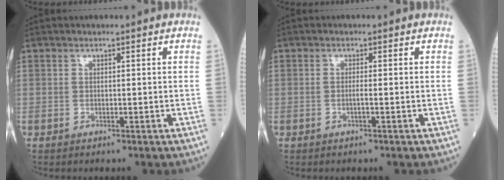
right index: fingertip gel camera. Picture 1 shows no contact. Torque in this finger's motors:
{"motor_torque": [0.00, -0.07, -0.06, -0.01]}